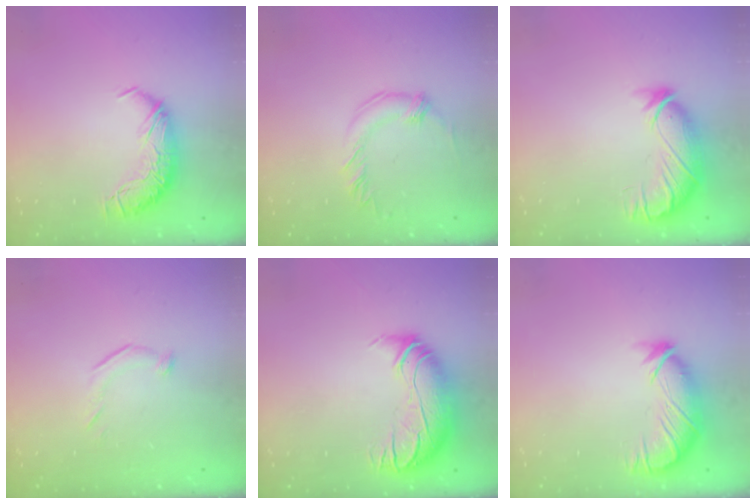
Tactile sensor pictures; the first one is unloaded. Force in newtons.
{"total": 2.0, "press": 2.0, "slide": 0.4}
{"total": 3.7, "press": 2.5, "slide": 2.8}
{"total": 5.7, "press": 5.6, "slide": 1.0}
{"total": 2.9, "press": 0.5, "slide": 2.9}
{"total": 3.8, "press": 3.2, "slide": 2.0}